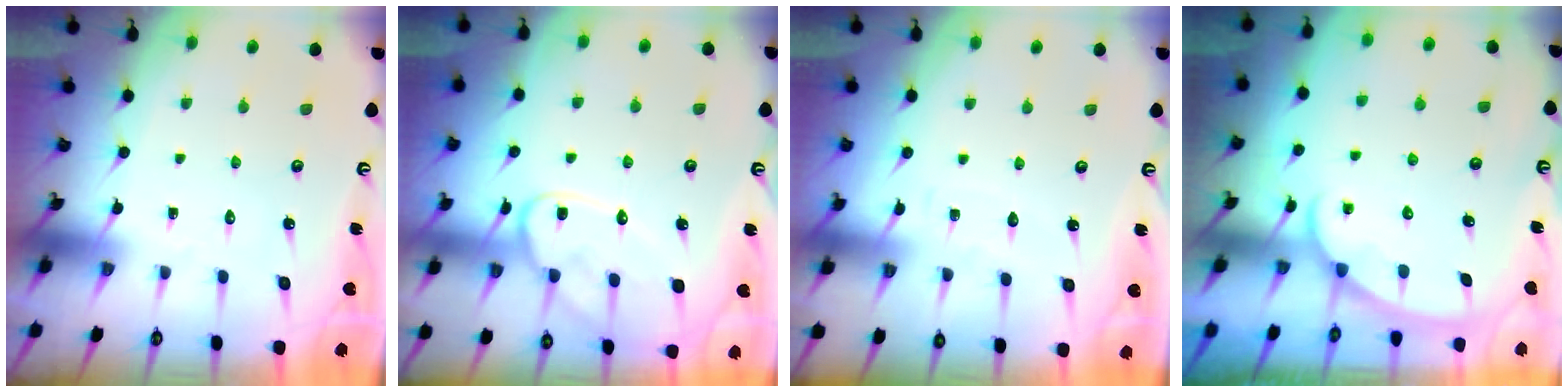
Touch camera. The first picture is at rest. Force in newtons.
{"total": 12.4, "press": 12.4, "slide": 1.0}
{"total": 3.3, "press": 3.3, "slide": 0.3}
{"total": 1.4, "press": 1.4, "slide": 0.2}